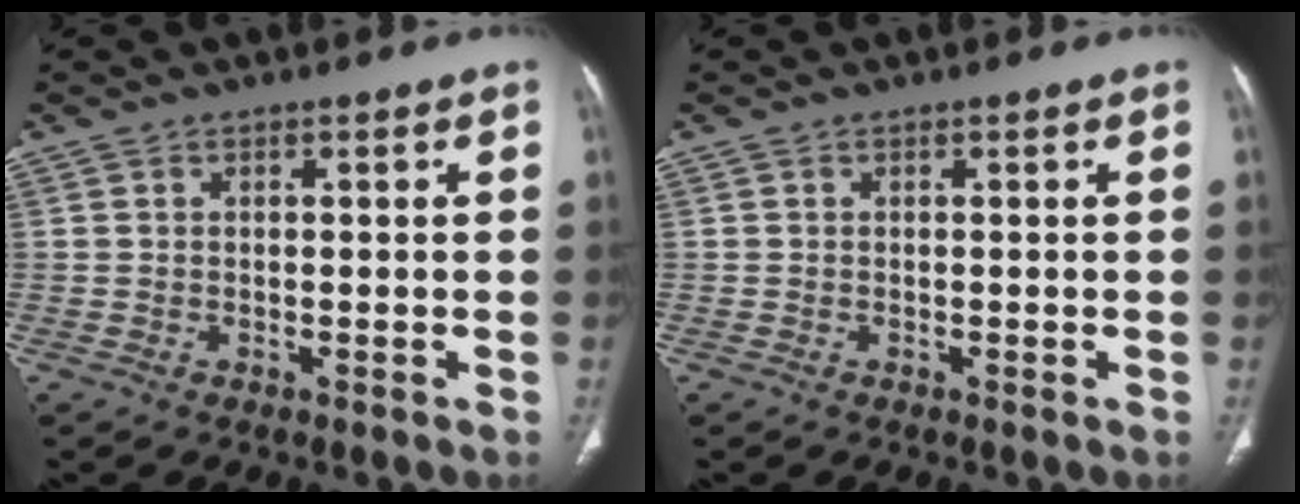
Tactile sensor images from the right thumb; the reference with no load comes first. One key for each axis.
{"total": 0.0}